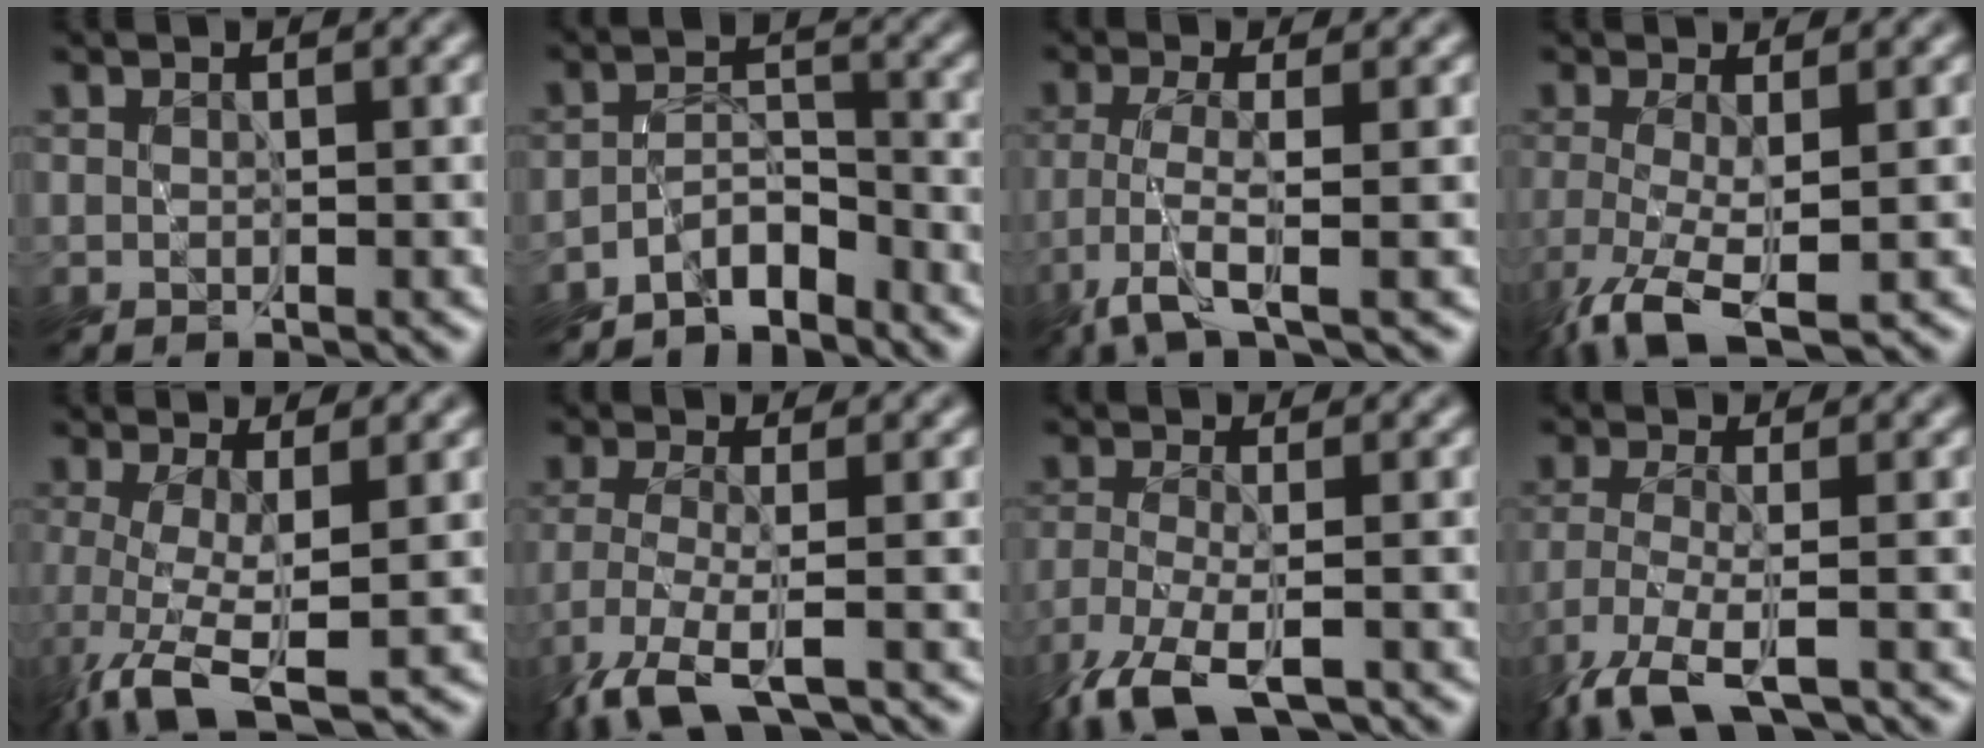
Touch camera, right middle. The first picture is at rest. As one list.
[{"total": 3.9, "force": [-3.5, 1.2, 1.1], "torque": [-0.012, 0.001, -0.073]}, {"total": 3.2, "force": [-1.9, -0.2, 2.5], "torque": [-0.053, -0.005, -0.048]}, {"total": 4.4, "force": [-2.4, 0.6, 3.6], "torque": [-0.075, -0.013, -0.049]}, {"total": 4.8, "force": [-1.8, 0.9, 4.4], "torque": [-0.090, -0.013, -0.038]}, {"total": 5.4, "force": [-4.1, 0.8, 3.4], "torque": [-0.075, -0.010, -0.090]}, {"total": 6.9, "force": [-5.4, 1.6, 4.0], "torque": [-0.086, -0.016, -0.107]}, {"total": 6.2, "force": [-4.8, 1.1, 3.7], "torque": [-0.080, -0.009, -0.101]}]